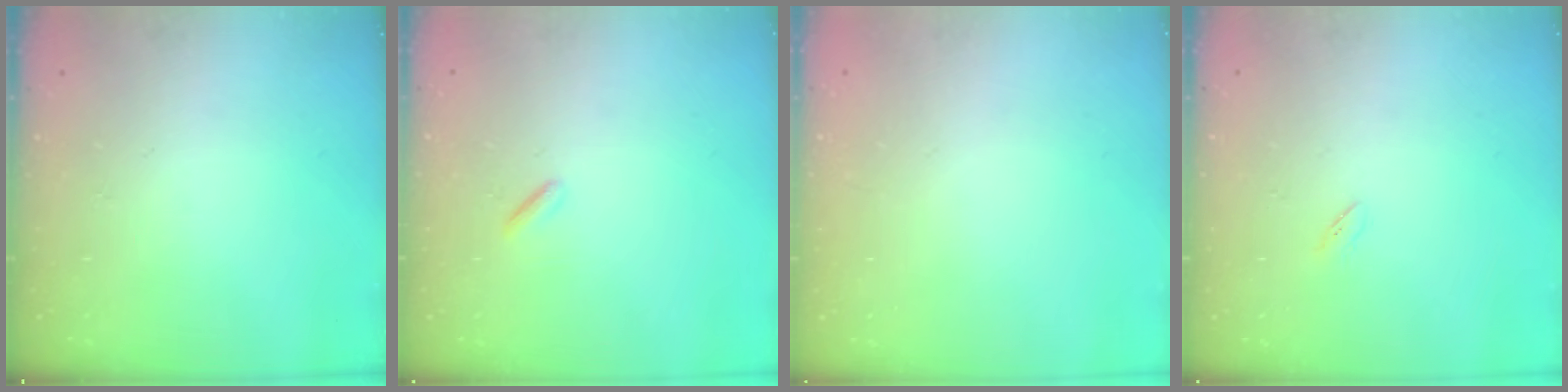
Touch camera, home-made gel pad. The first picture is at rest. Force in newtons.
{"total": 0.8, "press": 0.7, "slide": 0.4}
{"total": 2.0, "press": 2.0, "slide": 0.1}
{"total": 1.7, "press": 1.5, "slide": 0.6}